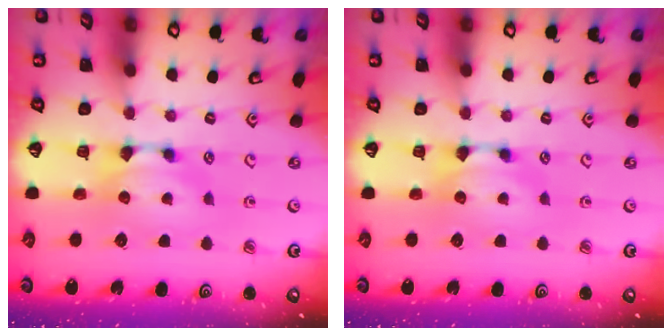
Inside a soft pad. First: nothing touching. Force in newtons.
{"total": 0.0}